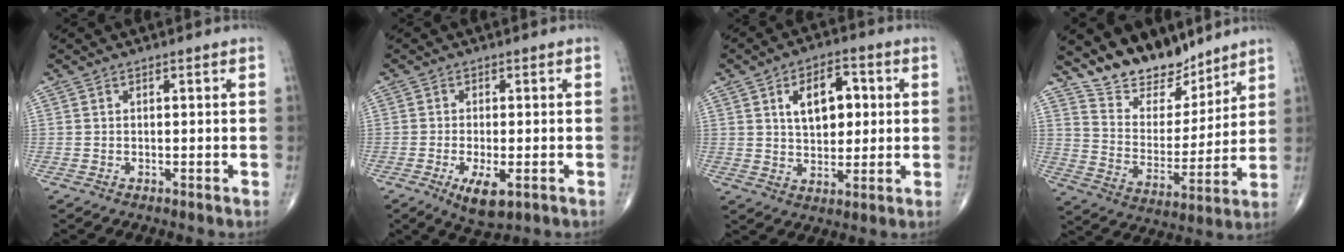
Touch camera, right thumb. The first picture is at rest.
{"total": 6.2, "force": [-2.5, 2.2, 5.2], "torque": [-0.091, -0.013, -0.037]}
{"total": 10.1, "force": [2.5, 6.1, 7.6], "torque": [-0.090, -0.001, 0.040]}
{"total": 13.6, "force": [11.4, 6.1, 4.2], "torque": [-0.034, -0.085, 0.208]}